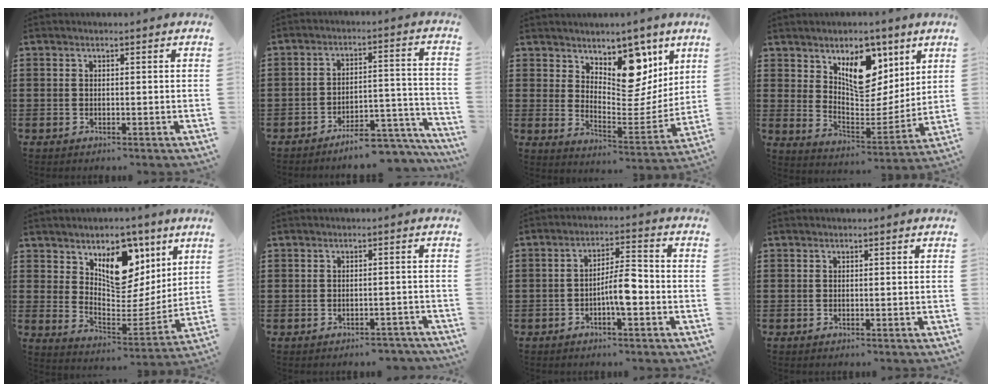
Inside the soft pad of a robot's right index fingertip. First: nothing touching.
{"total": 6.3, "force": [-5.8, 1.3, 2.1], "torque": [-0.028, 0.015, -0.110]}
{"total": 10.5, "force": [7.2, 5.7, 5.1], "torque": [-0.087, -0.056, 0.129]}
{"total": 10.6, "force": [6.5, 6.1, 5.7], "torque": [-0.094, -0.033, 0.114]}
{"total": 11.1, "force": [6.9, 6.6, 5.6], "torque": [-0.097, -0.047, 0.123]}
{"total": 2.2, "force": [-2.1, 0.6, 0.0], "torque": [-0.007, 0.001, -0.046]}
{"total": 5.9, "force": [-1.8, 1.6, 5.4], "torque": [-0.100, 0.009, -0.036]}
{"total": 0.0}